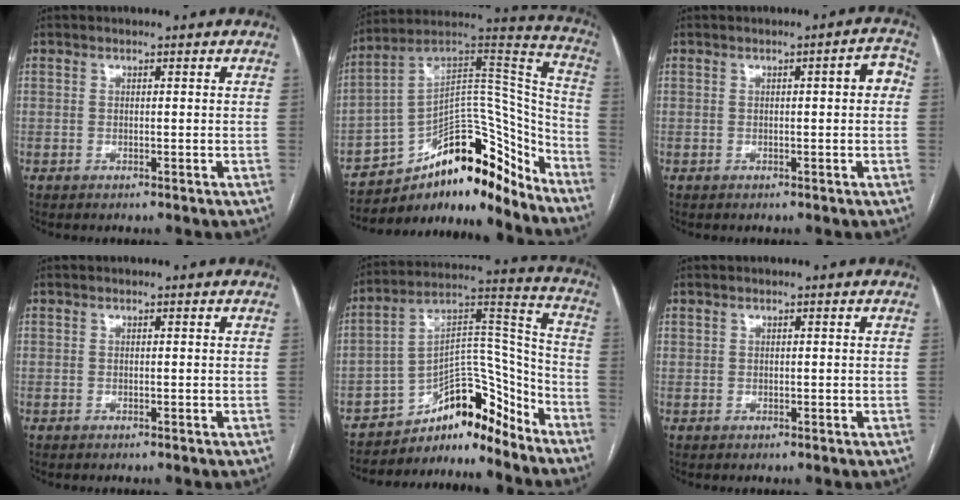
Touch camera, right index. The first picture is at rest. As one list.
[{"total": 21.8, "force": [-16.0, 7.9, 12.5], "torque": [-0.164, 0.069, -0.249]}, {"total": 3.4, "force": [0.4, 0.8, 3.3], "torque": [-0.036, 0.017, 0.002]}, {"total": 0.0}, {"total": 12.7, "force": [-10.9, 4.4, 4.7], "torque": [-0.062, 0.073, -0.181]}, {"total": 0.6, "force": [0.4, 0.4, 0.2], "torque": [0.003, 0.000, 0.008]}]